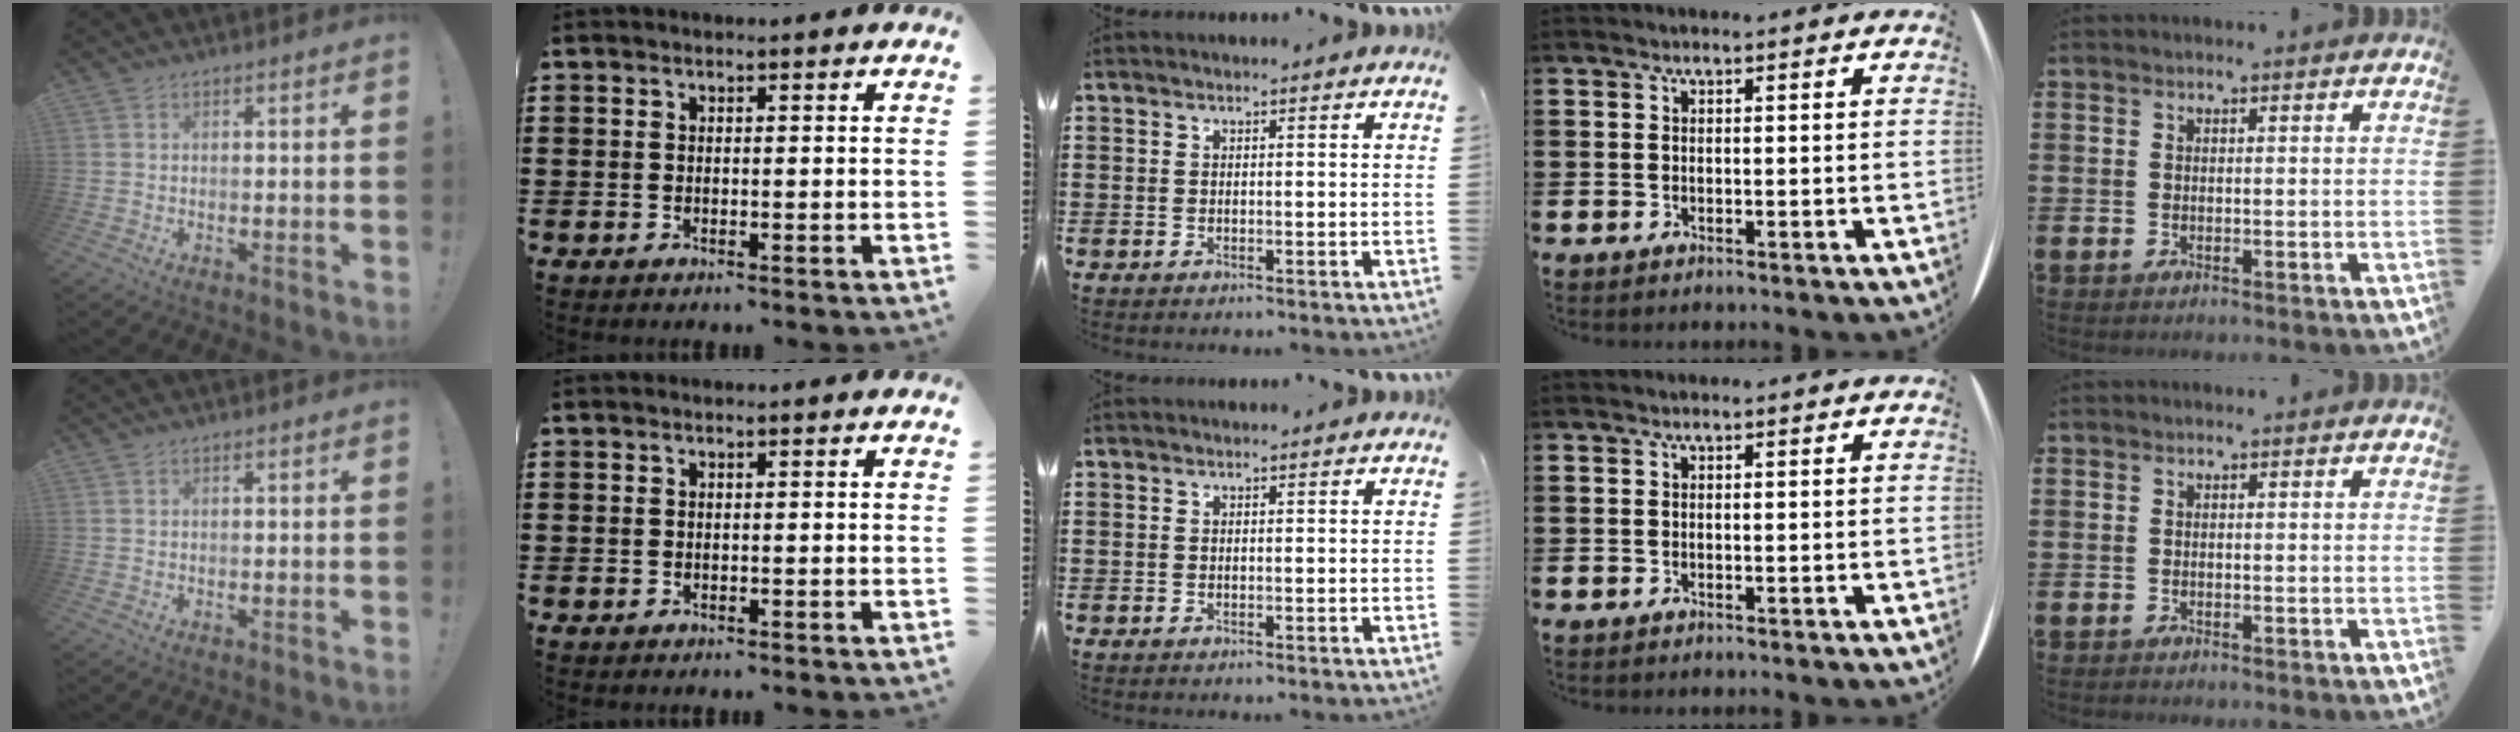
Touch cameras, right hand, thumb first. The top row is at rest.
{}